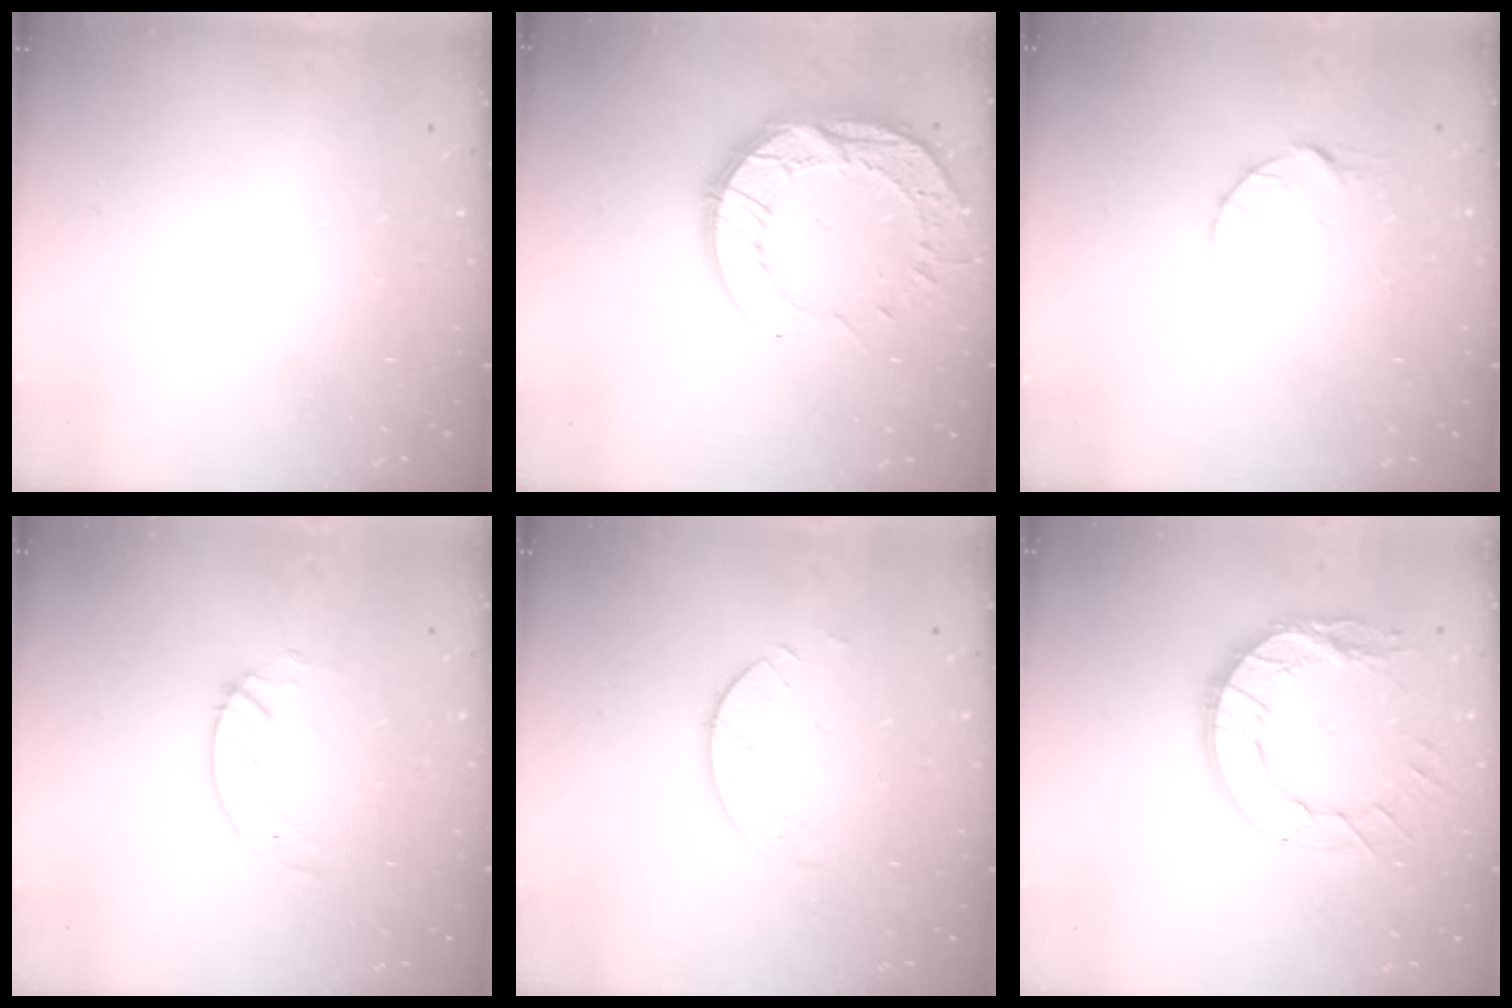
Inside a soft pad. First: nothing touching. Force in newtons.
{"total": 14.6, "press": 14.6, "slide": 1.2}
{"total": 5.0, "press": 4.9, "slide": 0.7}
{"total": 3.6, "press": 3.6, "slide": 0.3}
{"total": 1.5, "press": 1.5, "slide": 0.1}
{"total": 14.5, "press": 14.4, "slide": 1.2}